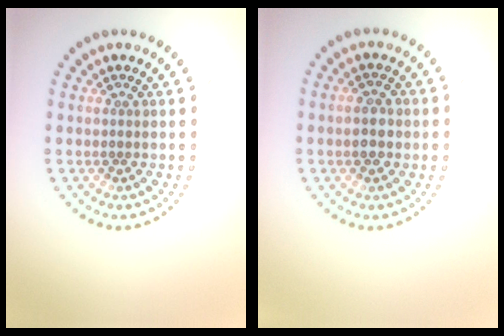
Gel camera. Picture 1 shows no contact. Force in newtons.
{"total": 2.1, "press": 2.1, "slide": 0.2}